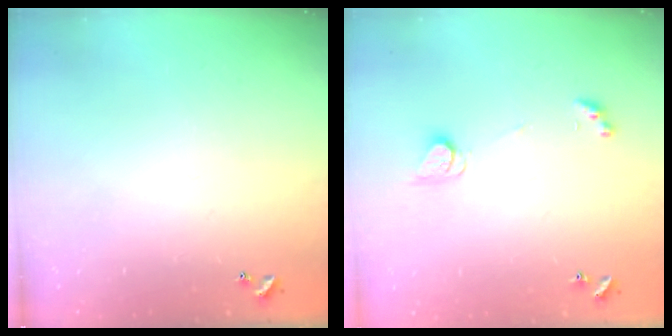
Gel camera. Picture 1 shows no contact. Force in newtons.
{"total": 2.5, "press": 2.4, "slide": 0.3}